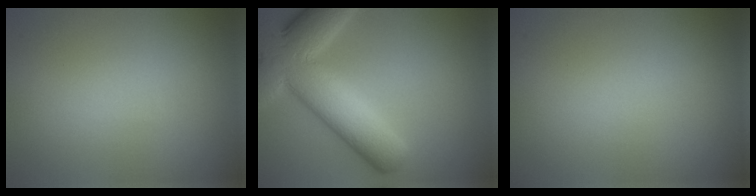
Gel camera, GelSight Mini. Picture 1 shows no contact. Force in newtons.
{"total": 10.2, "press": 10.2, "slide": 0.5}
{"total": 0.0}